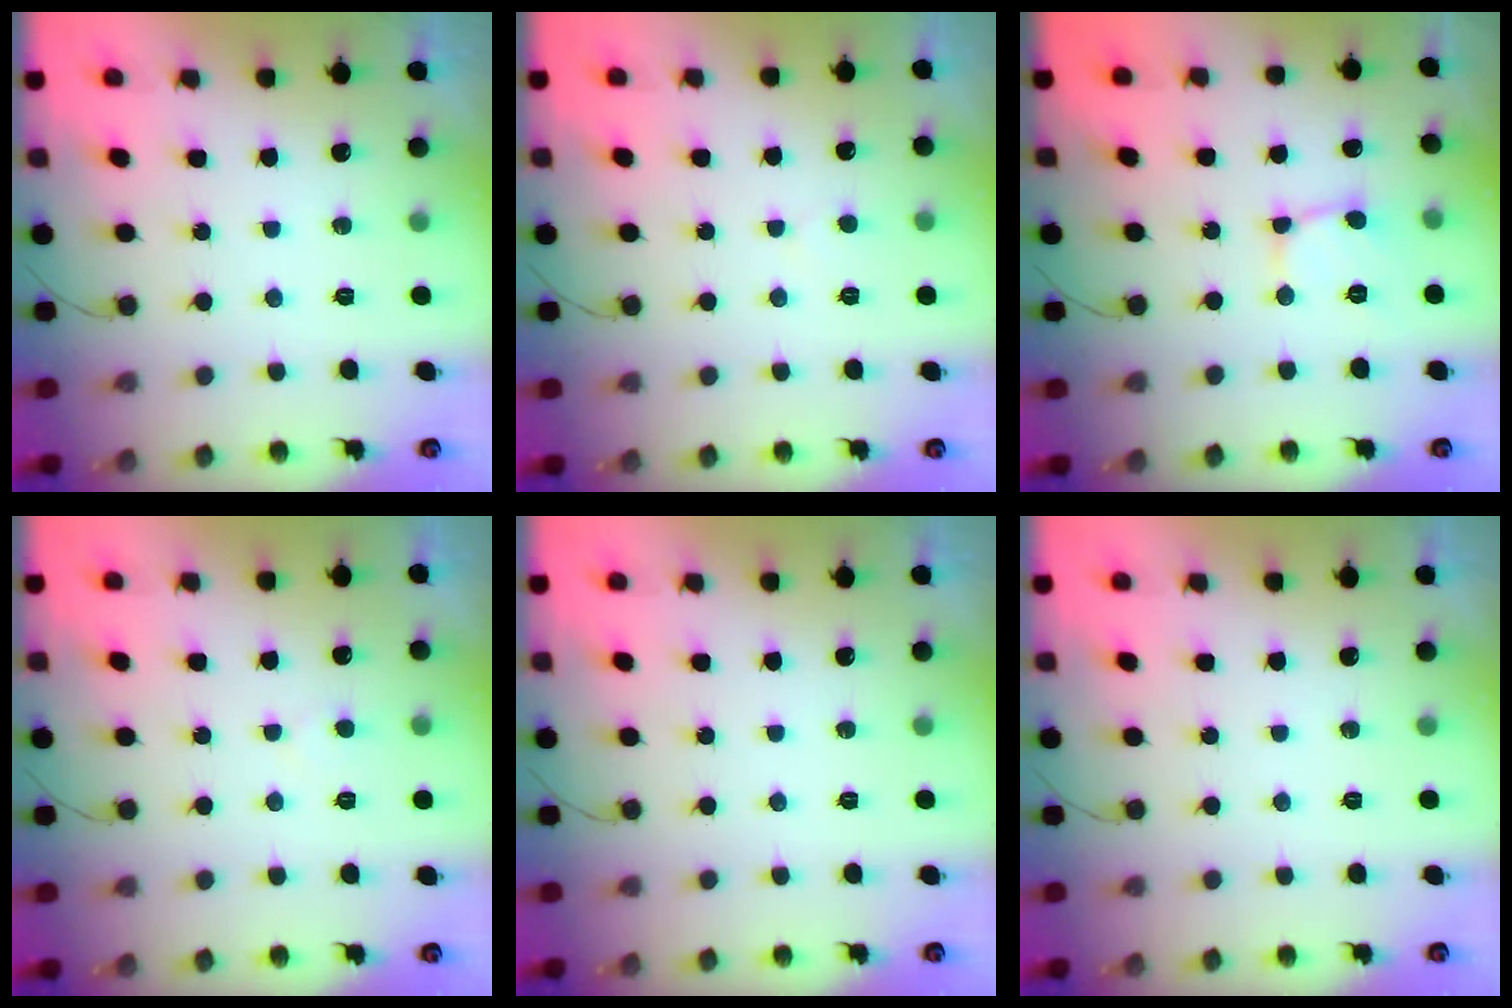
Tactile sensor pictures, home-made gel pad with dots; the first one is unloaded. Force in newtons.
{"total": 2.6, "press": 2.6, "slide": 0.2}
{"total": 2.6, "press": 2.6, "slide": 0.2}
{"total": 2.6, "press": 2.6, "slide": 0.2}
{"total": 0.0}
{"total": 0.0}